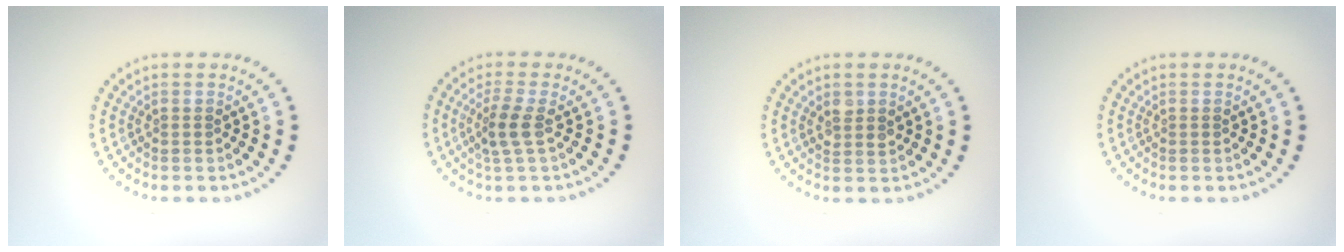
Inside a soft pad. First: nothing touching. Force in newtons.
{"total": 2.3, "press": 2.0, "slide": 1.1}
{"total": 1.4, "press": 1.3, "slide": 0.5}
{"total": 0.0}